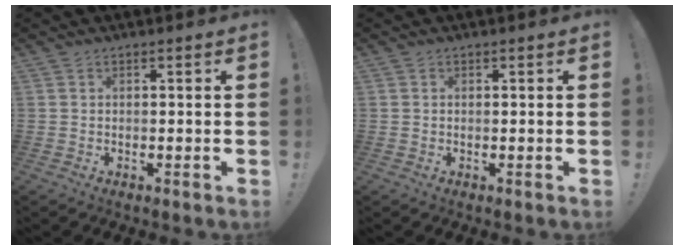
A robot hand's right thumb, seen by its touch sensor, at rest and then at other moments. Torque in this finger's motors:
{"motor_torque": [-0.13, 0.11, -0.09, 0.06, 0.00]}